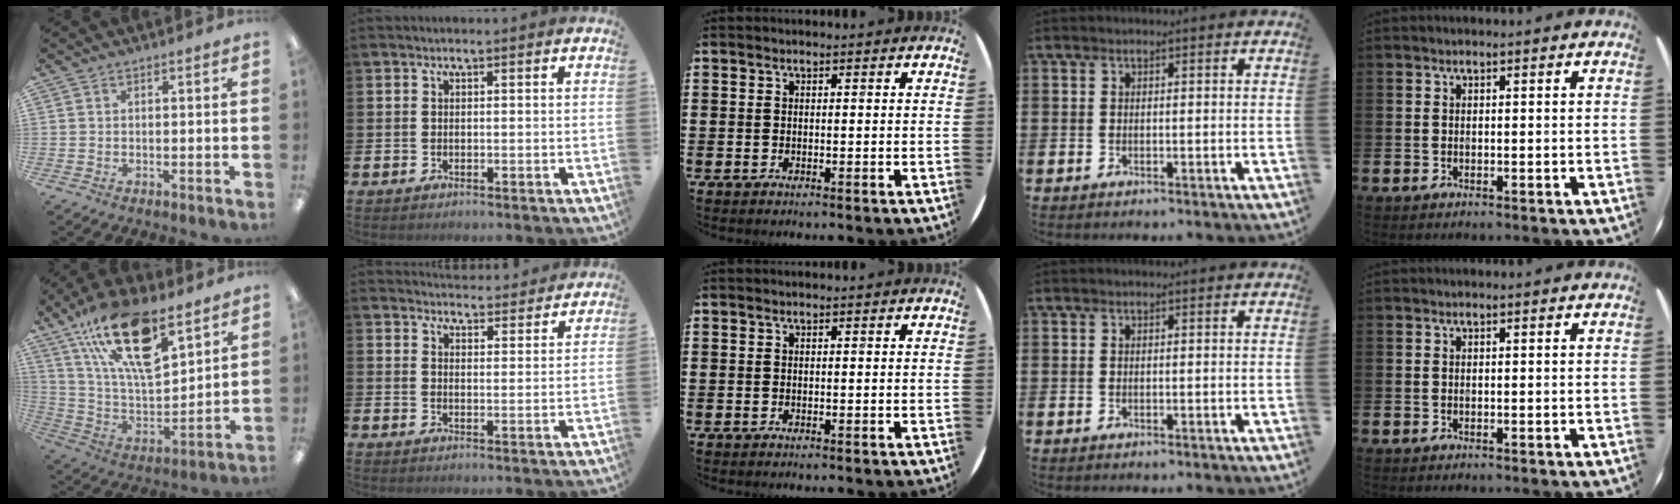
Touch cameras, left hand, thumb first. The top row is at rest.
{"thumb": {"total": 22.8, "force": [14.4, 8.8, 15.3], "torque": [-0.282, -0.079, 0.246]}, "index": {"total": 4.3, "force": [4.3, 0.5, -0.2], "torque": [0.003, -0.035, 0.073]}}